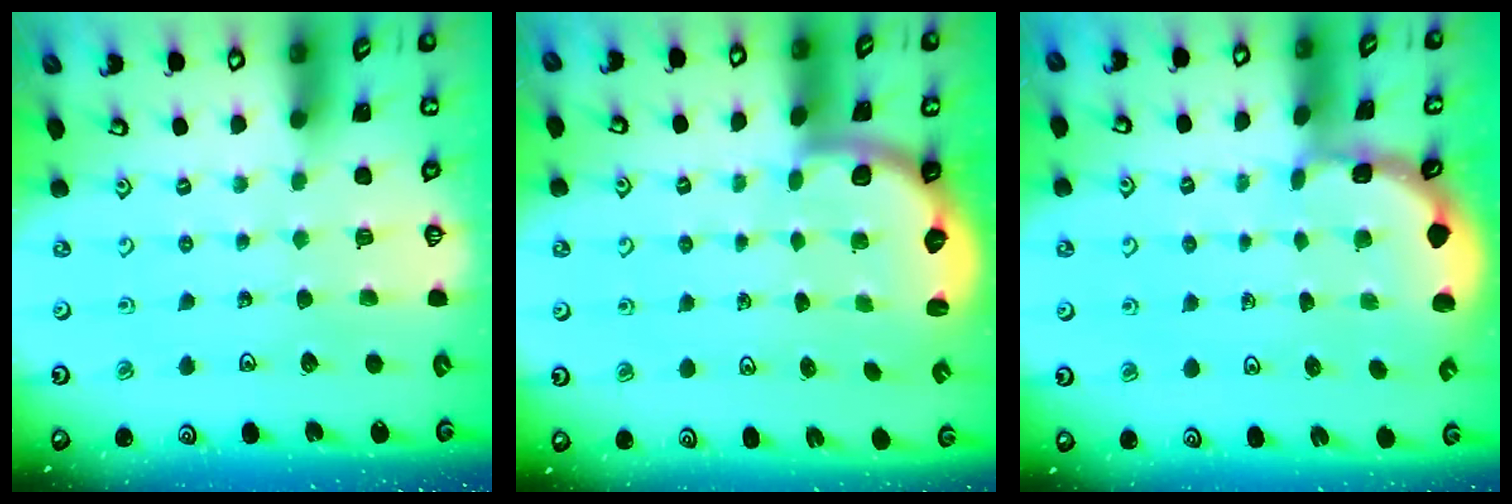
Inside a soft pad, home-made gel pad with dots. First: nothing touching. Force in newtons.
{"total": 2.6, "press": 2.3, "slide": 1.2}
{"total": 1.2, "press": 1.2, "slide": 0.3}